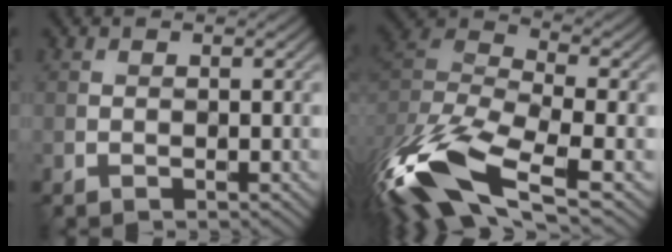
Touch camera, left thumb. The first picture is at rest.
{"total": 15.1, "force": [-7.8, 5.3, 11.8], "torque": [-0.291, -0.019, -0.152]}